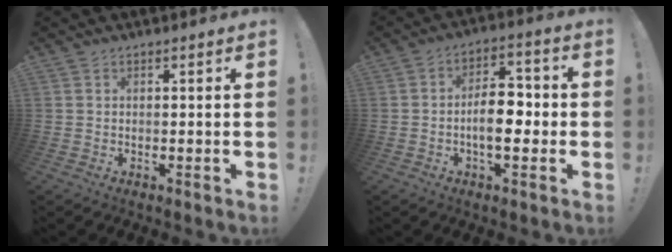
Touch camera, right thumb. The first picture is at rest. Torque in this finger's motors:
{"motor_torque": [-0.25, 0.28, 0.48, -0.63, 0.23]}